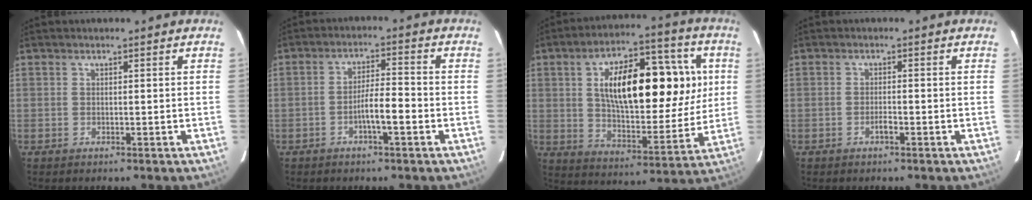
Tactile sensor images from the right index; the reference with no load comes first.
{"total": 5.1, "force": [-2.0, 0.7, 4.6], "torque": [-0.081, 0.011, -0.033]}
{"total": 21.0, "force": [4.4, 8.6, 18.7], "torque": [-0.289, 0.033, 0.070]}
{"total": 1.2, "force": [-0.7, 0.2, 1.0], "torque": [-0.019, 0.001, -0.013]}